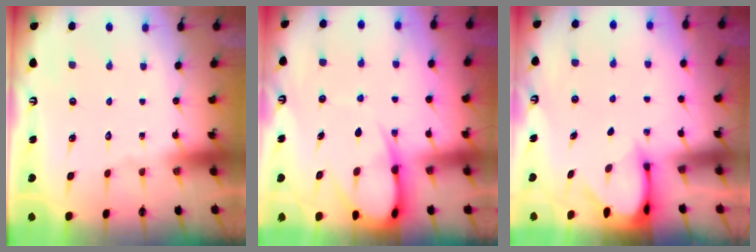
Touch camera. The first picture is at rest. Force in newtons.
{"total": 10.2, "press": 10.1, "slide": 1.2}
{"total": 2.9, "press": 2.9, "slide": 0.3}